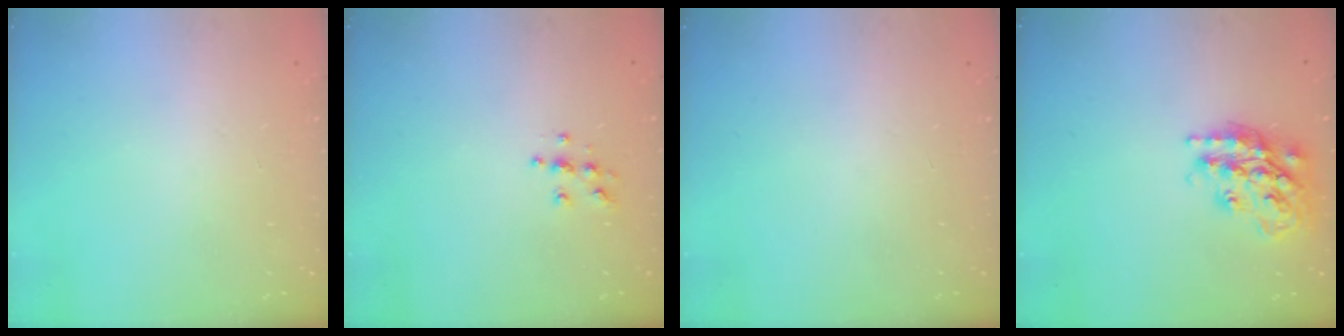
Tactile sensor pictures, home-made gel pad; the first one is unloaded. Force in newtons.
{"total": 5.4, "press": 5.4, "slide": 0.1}
{"total": 0.0}
{"total": 20.4, "press": 20.3, "slide": 1.7}